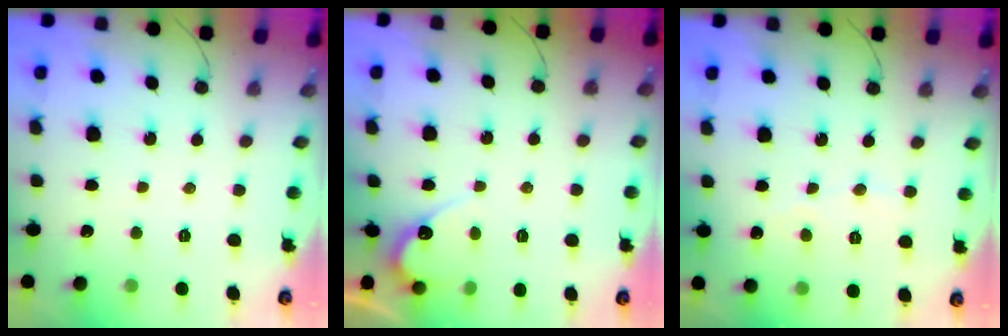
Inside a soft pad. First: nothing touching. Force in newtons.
{"total": 5.9, "press": 5.9, "slide": 0.2}
{"total": 3.4, "press": 3.4, "slide": 0.4}